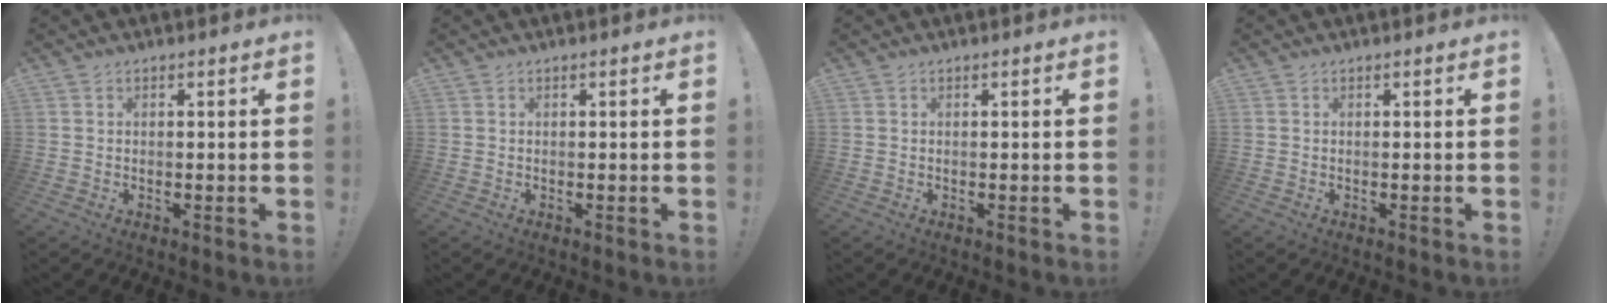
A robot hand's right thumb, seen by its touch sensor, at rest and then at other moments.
{"total": 0.0}
{"total": 0.0}
{"total": 0.0}